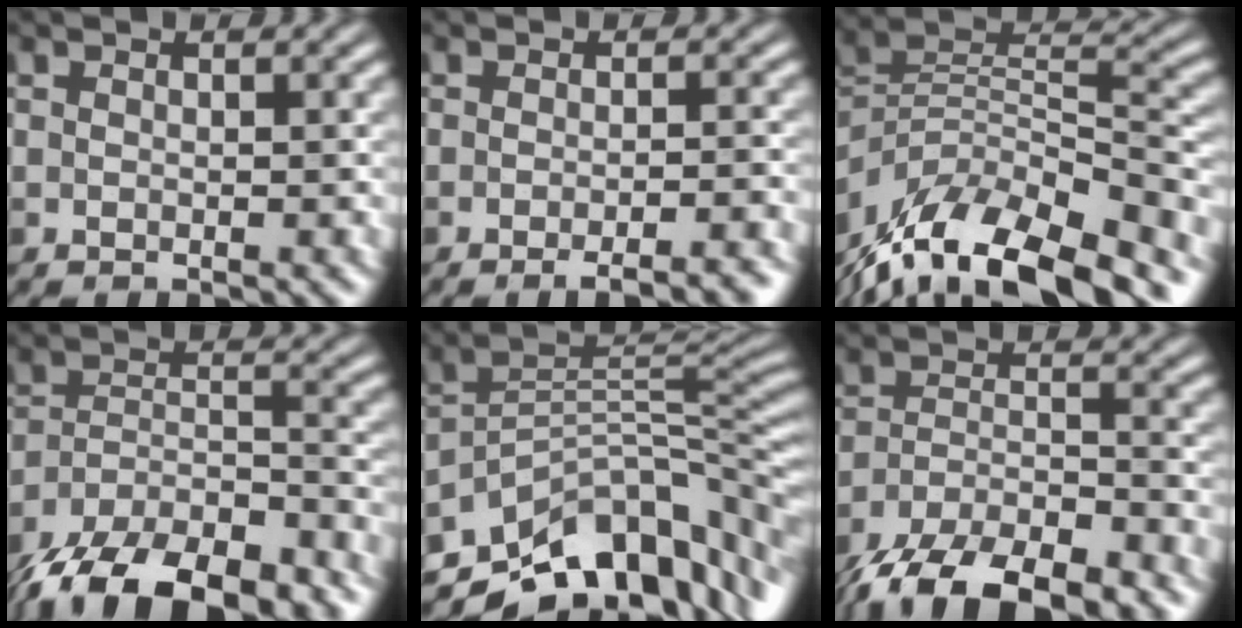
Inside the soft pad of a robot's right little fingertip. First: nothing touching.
{"total": 2.6, "force": [-1.8, 0.2, 1.9], "torque": [-0.014, 0.003, -0.033]}
{"total": 14.7, "force": [-12.4, 4.4, 6.4], "torque": [-0.131, 0.021, -0.209]}
{"total": 11.9, "force": [-10.1, 3.3, 5.4], "torque": [-0.106, -0.016, -0.177]}
{"total": 11.8, "force": [-9.2, 4.6, 5.7], "torque": [-0.083, 0.017, -0.166]}
{"total": 8.9, "force": [-7.6, 2.1, 4.2], "torque": [-0.079, -0.004, -0.144]}